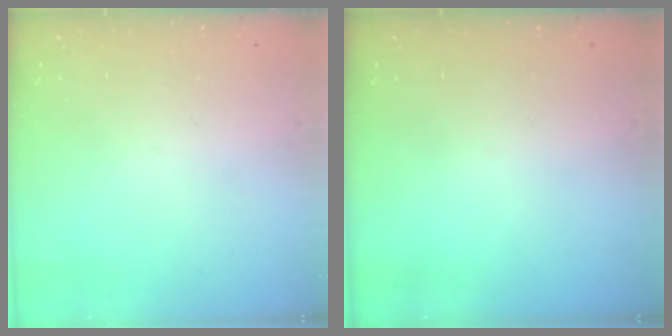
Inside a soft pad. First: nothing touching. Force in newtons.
{"total": 0.0}